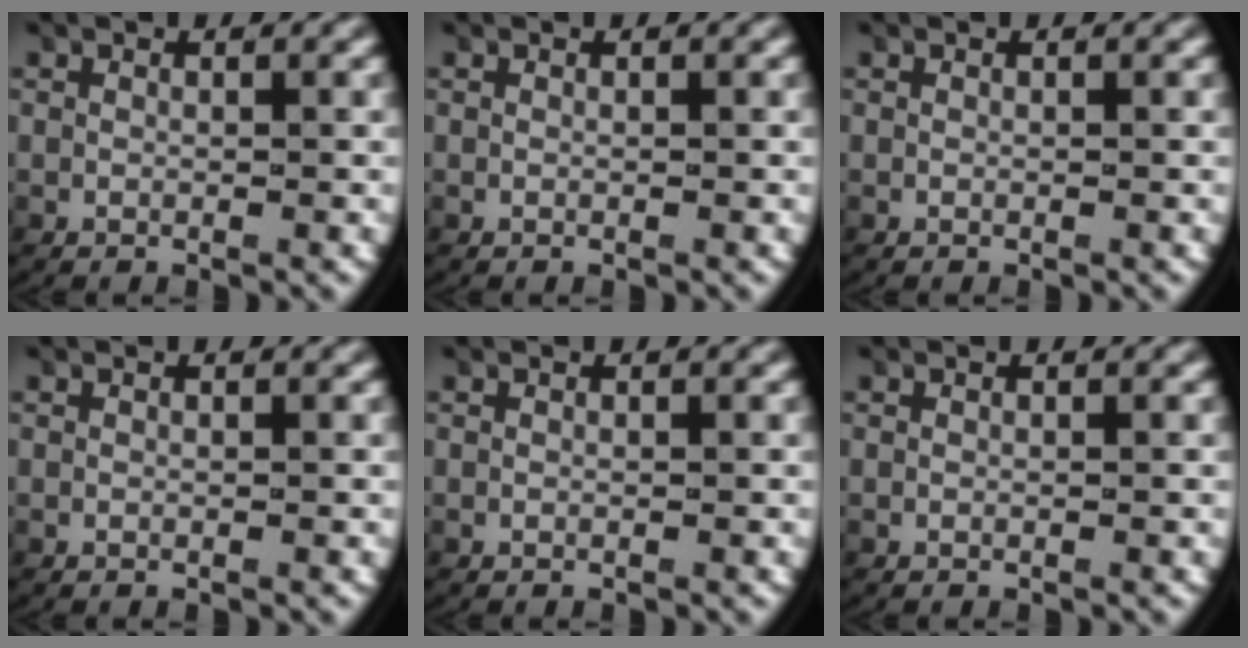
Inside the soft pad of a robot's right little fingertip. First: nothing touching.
{"total": 0.0}
{"total": 0.0}
{"total": 0.0}
{"total": 0.0}
{"total": 0.0}